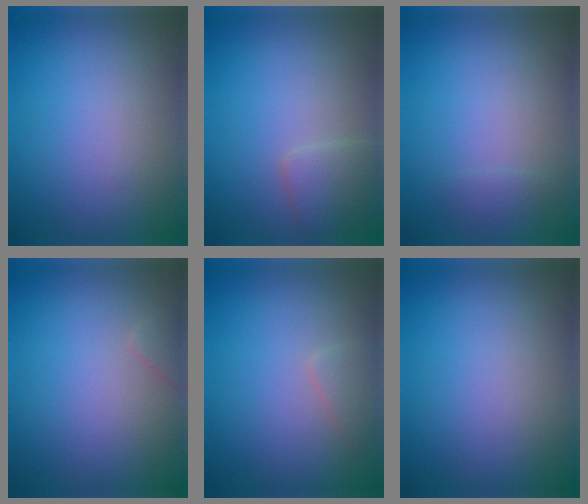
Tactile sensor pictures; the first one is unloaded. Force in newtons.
{"total": 1.9, "press": 1.9, "slide": 0.1}
{"total": 0.6, "press": 0.6, "slide": 0.0}
{"total": 0.8, "press": 0.8, "slide": 0.1}
{"total": 1.2, "press": 1.2, "slide": 0.1}
{"total": 0.0}